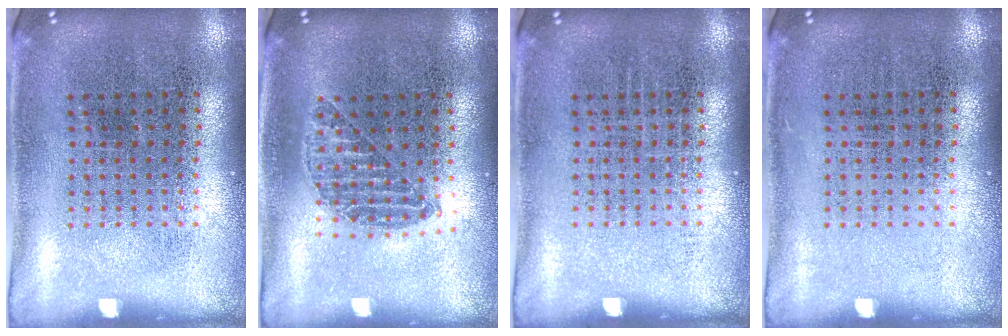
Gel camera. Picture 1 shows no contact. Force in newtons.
{"total": 1.1, "press": 1.0, "slide": 0.5}
{"total": 0.0}
{"total": 0.0}